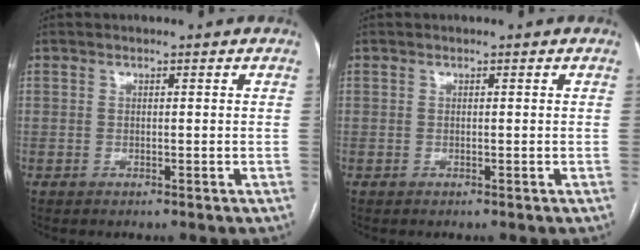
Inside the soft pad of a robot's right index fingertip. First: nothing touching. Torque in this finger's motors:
{"motor_torque": [0.00, 0.00, 0.00, 0.00]}